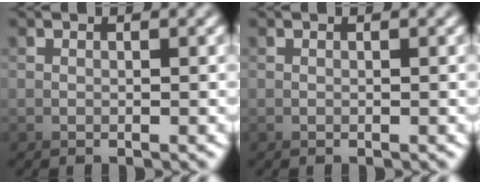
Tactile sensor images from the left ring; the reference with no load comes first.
{"total": 0.0}